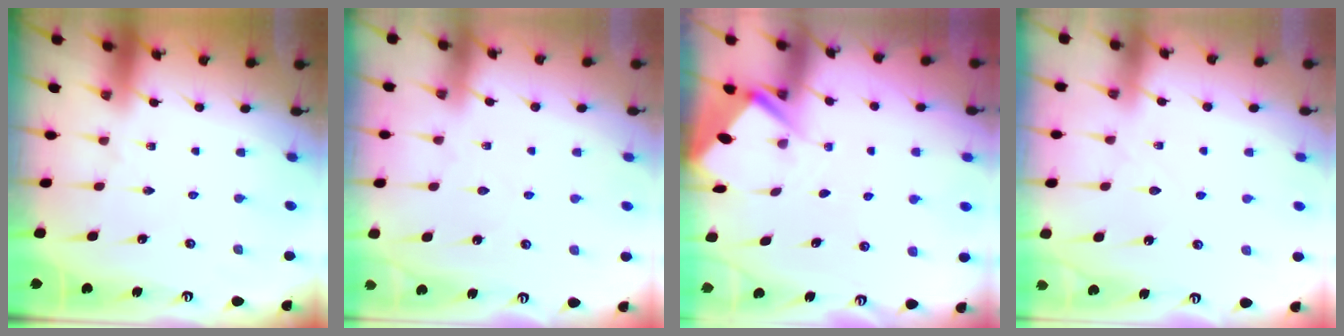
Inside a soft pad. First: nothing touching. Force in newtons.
{"total": 2.3, "press": 2.3, "slide": 0.4}
{"total": 2.9, "press": 2.9, "slide": 0.4}
{"total": 4.9, "press": 4.8, "slide": 0.4}